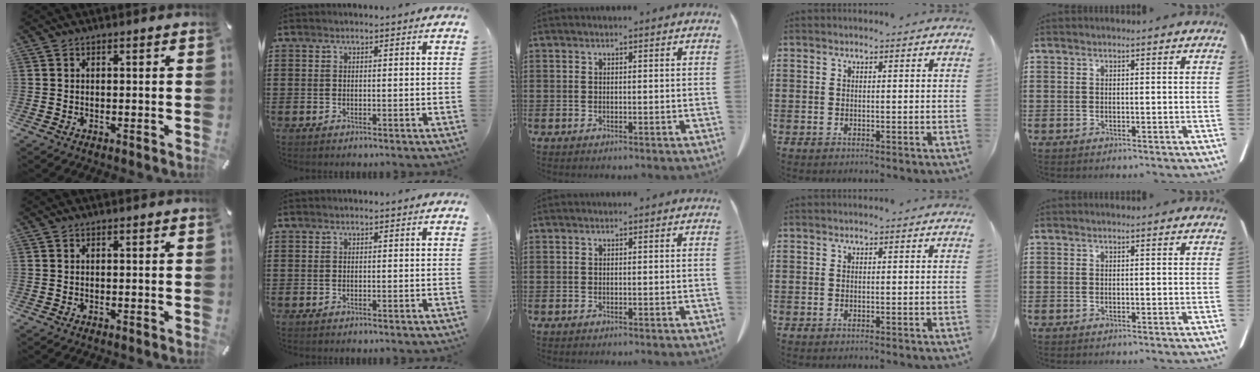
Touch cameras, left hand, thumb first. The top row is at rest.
{}